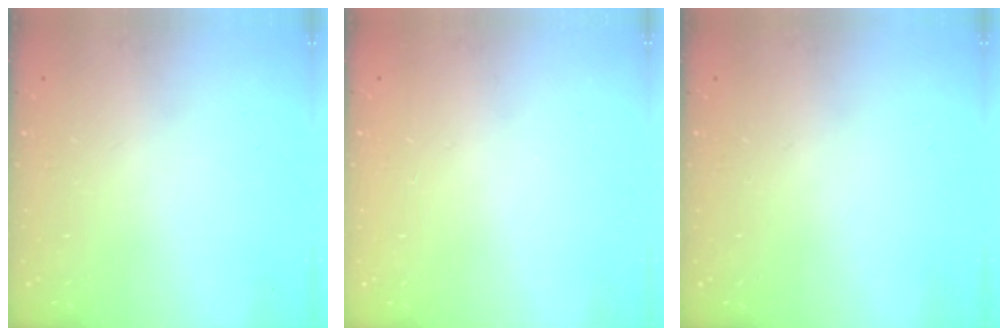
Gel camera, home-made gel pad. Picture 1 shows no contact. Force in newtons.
{"total": 0.0}
{"total": 0.0}